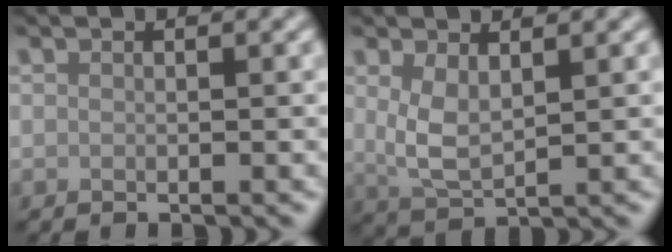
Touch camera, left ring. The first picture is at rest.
{"total": 3.2, "force": [1.1, 1.4, 2.7], "torque": [-0.062, -0.007, 0.026]}